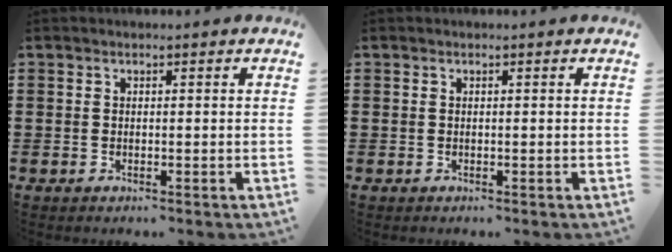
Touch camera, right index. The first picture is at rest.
{"total": 0.0}